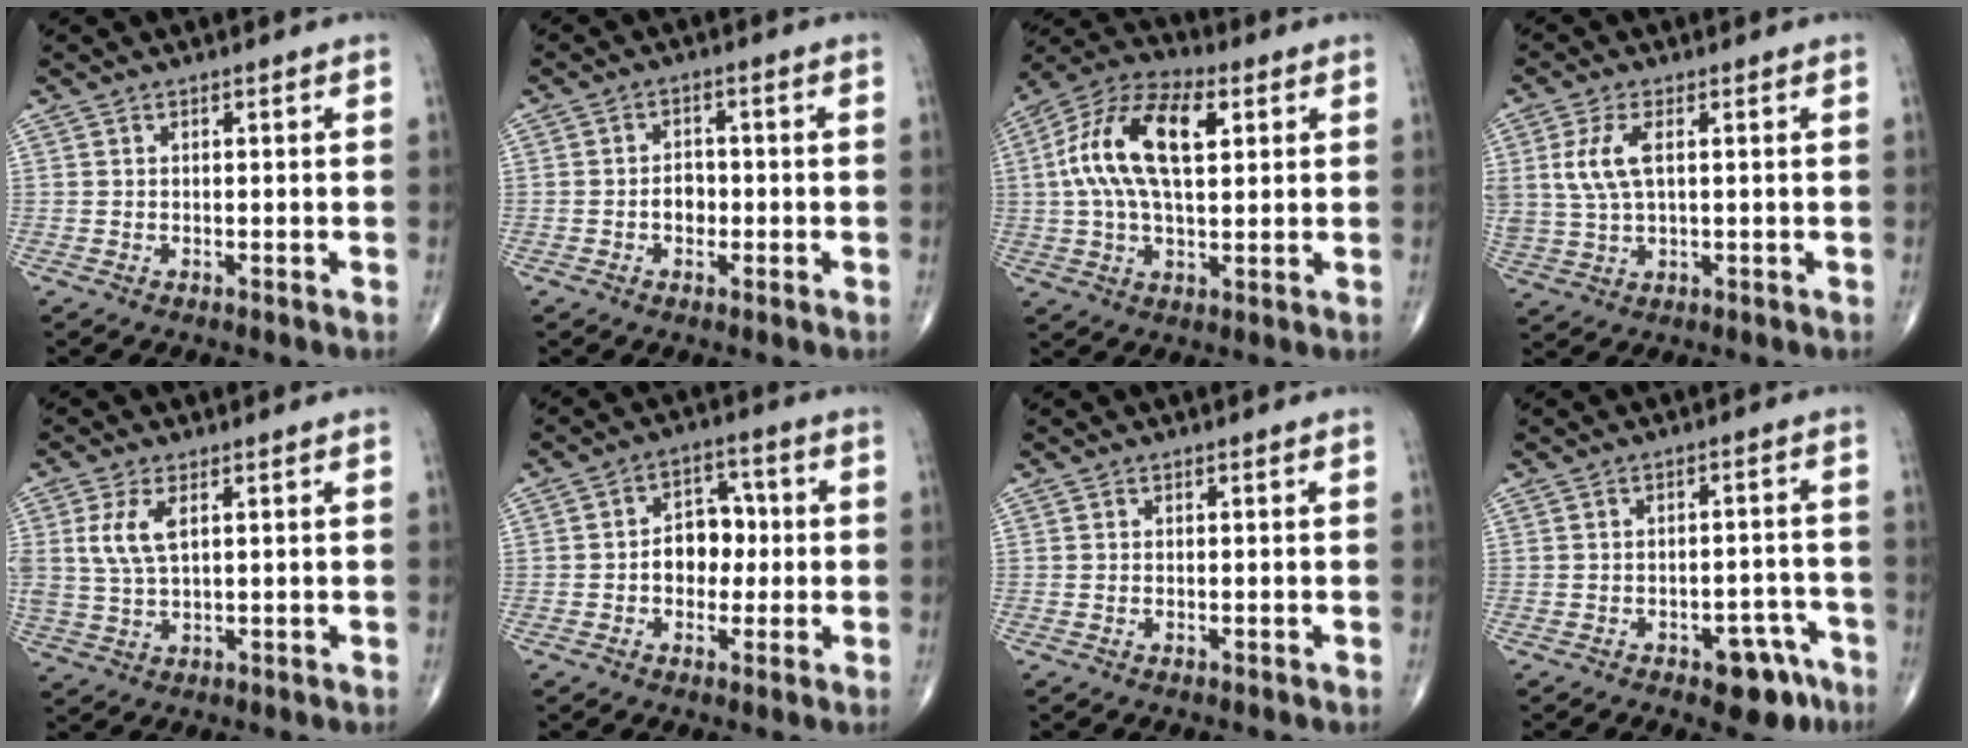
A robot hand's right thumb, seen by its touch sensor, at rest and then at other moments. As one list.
[{"total": 3.2, "force": [-0.7, 2.4, 2.0], "torque": [-0.017, 0.010, -0.016]}, {"total": 16.9, "force": [3.7, 8.4, 14.2], "torque": [-0.270, 0.021, 0.059]}, {"total": 7.0, "force": [1.8, 3.4, 5.9], "torque": [-0.139, 0.001, 0.041]}, {"total": 6.2, "force": [1.9, 2.9, 5.2], "torque": [-0.119, -0.002, 0.046]}, {"total": 7.6, "force": [-0.4, 5.8, 4.9], "torque": [-0.037, 0.023, -0.015]}, {"total": 0.0}, {"total": 8.1, "force": [-4.8, 4.0, 5.3], "torque": [-0.035, 0.041, -0.056]}]